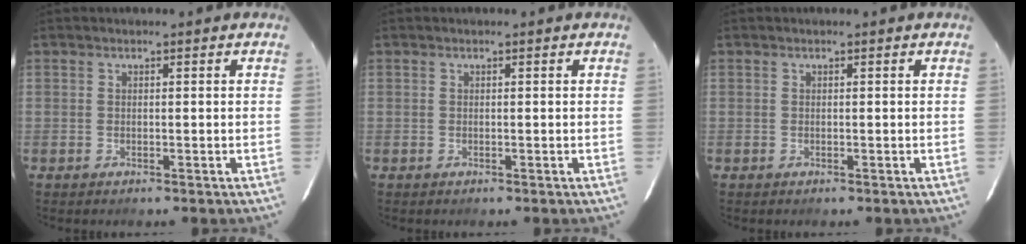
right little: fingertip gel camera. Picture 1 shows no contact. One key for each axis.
{"total": 0.0}
{"total": 0.0}